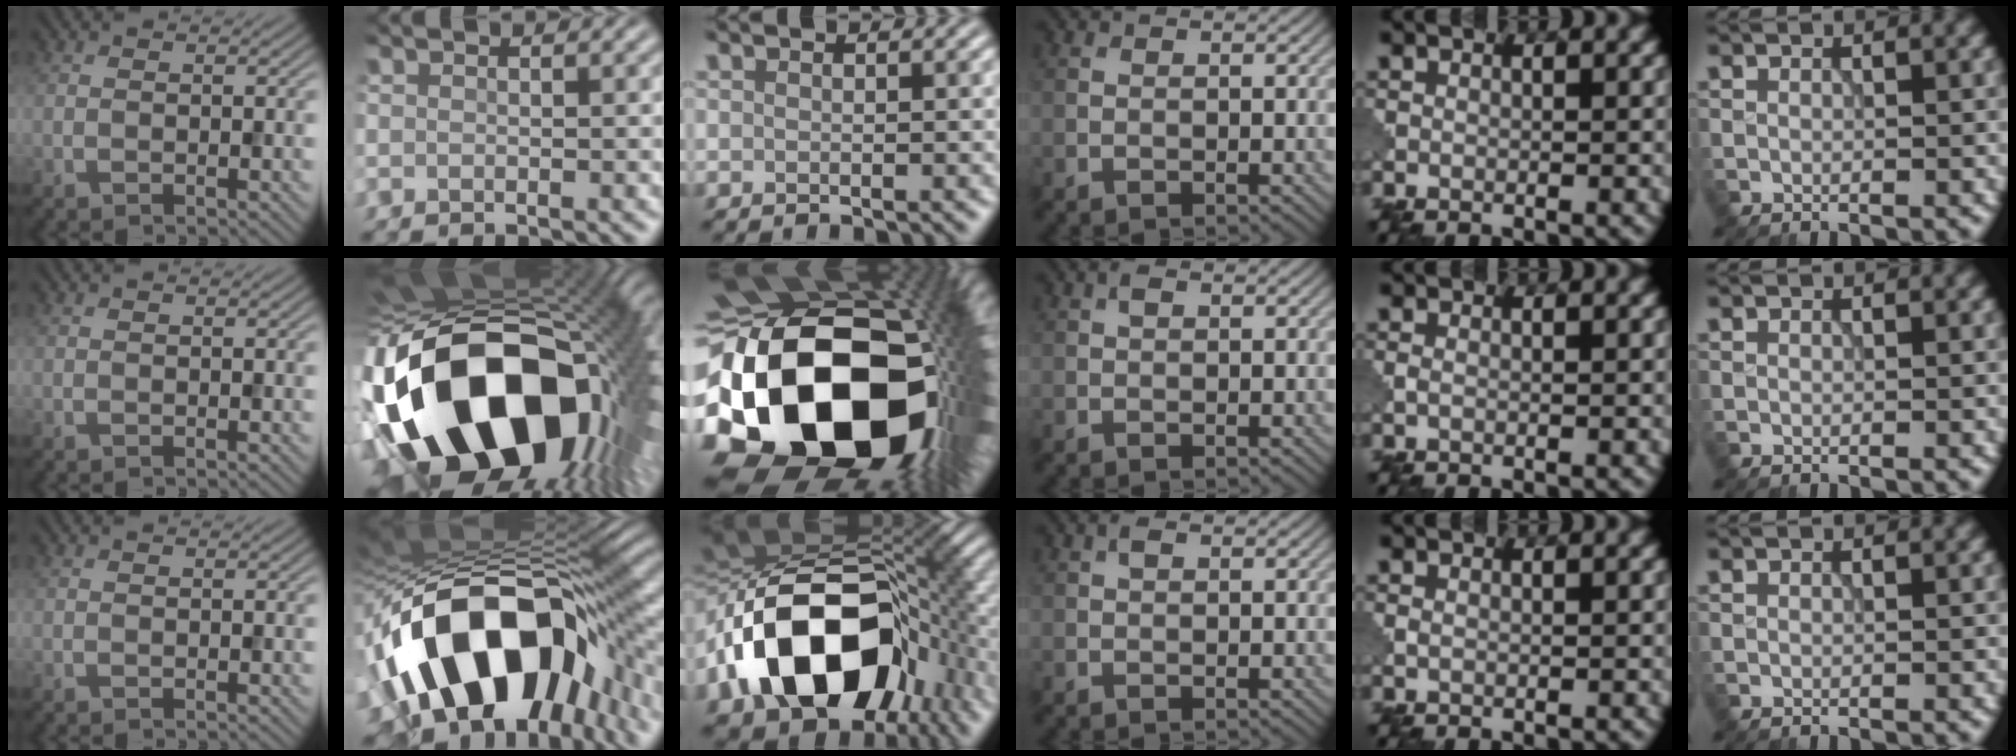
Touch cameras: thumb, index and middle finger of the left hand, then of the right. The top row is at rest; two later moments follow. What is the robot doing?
{"motion": "disassemble", "object": "puzzle pieces"}